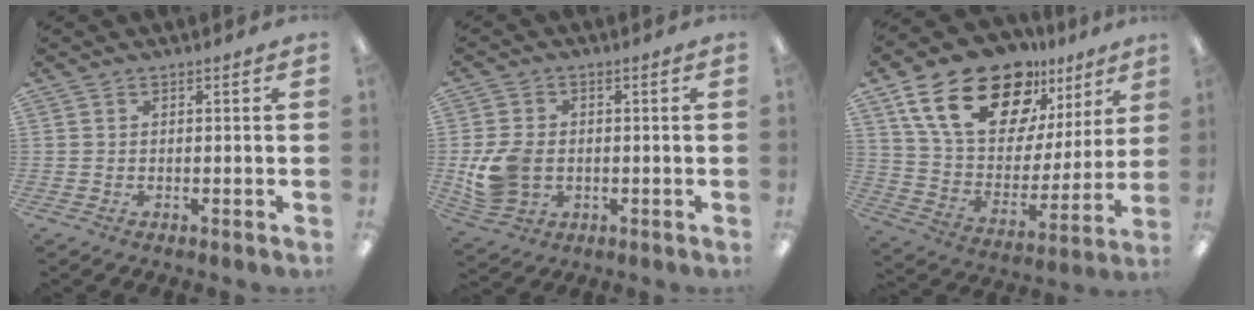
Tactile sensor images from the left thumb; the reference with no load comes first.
{"total": 9.2, "force": [-1.2, 7.2, 5.7], "torque": [-0.120, 0.011, -0.017]}
{"total": 23.6, "force": [14.7, 12.7, 13.5], "torque": [-0.233, -0.076, 0.264]}